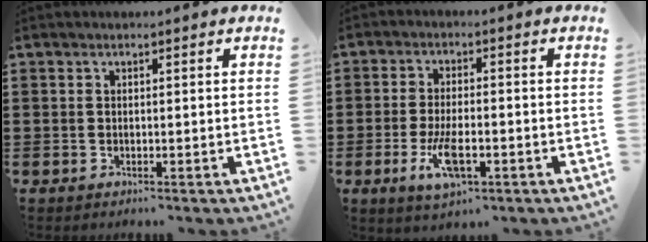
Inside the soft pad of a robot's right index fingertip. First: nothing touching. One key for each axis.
{"total": 6.8, "fx": -2.2, "fy": 2.4, "fz": 6.0, "tx": -0.133, "ty": -0.014, "tz": -0.041}